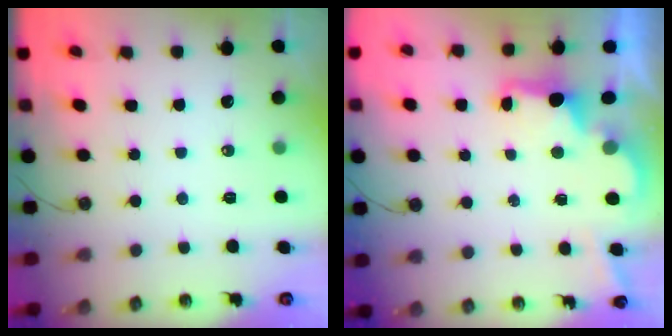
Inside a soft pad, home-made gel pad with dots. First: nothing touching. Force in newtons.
{"total": 2.5, "press": 2.4, "slide": 0.7}